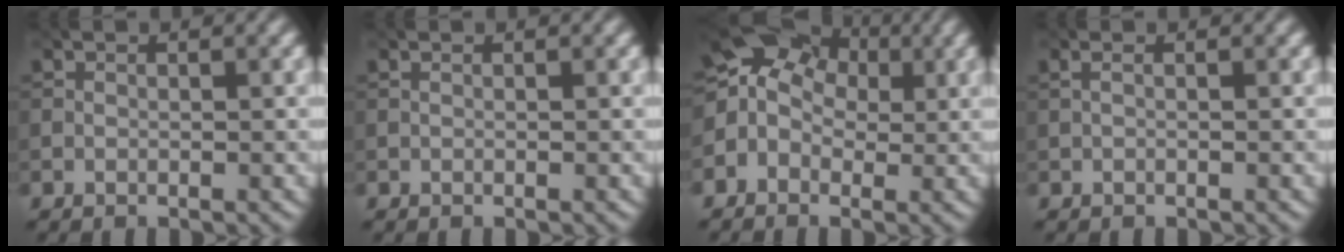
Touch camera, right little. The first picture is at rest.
{"total": 0.0}
{"total": 7.2, "force": [0.2, 6.2, 3.5], "torque": [-0.056, 0.041, -0.040]}
{"total": 0.7, "force": [0.1, 0.1, 0.7], "torque": [-0.018, 0.000, -0.002]}